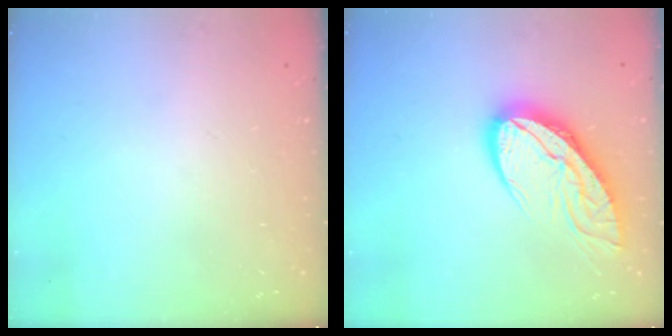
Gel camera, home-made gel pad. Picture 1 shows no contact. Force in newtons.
{"total": 13.1, "press": 13.0, "slide": 1.5}